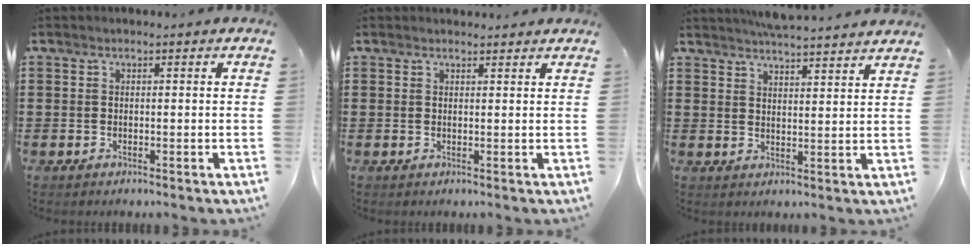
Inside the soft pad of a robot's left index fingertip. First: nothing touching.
{"total": 1.0, "force": [1.0, 0.1, 0.0], "torque": [-0.002, 0.000, 0.019]}
{"total": 4.7, "force": [4.6, -0.2, 0.9], "torque": [-0.032, -0.019, 0.083]}